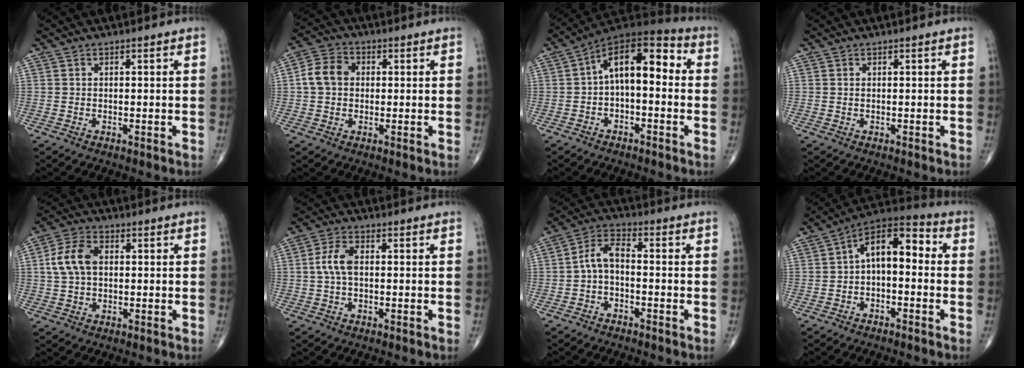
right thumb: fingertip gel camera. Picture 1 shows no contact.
{"total": 6.6, "force": [0.5, 5.2, 4.0], "torque": [-0.068, 0.017, 0.000]}
{"total": 13.2, "force": [0.7, 6.8, 11.3], "torque": [-0.147, 0.049, -0.004]}
{"total": 0.0}
{"total": 7.6, "force": [1.0, 4.9, 5.8], "torque": [-0.117, 0.017, 0.016]}
{"total": 4.8, "force": [0.2, 2.6, 4.1], "torque": [-0.096, 0.012, 0.000]}
{"total": 5.4, "force": [-1.1, 2.8, 4.5], "torque": [-0.084, 0.027, -0.032]}
{"total": 11.0, "force": [0.2, 5.9, 9.2], "torque": [-0.126, 0.045, -0.012]}